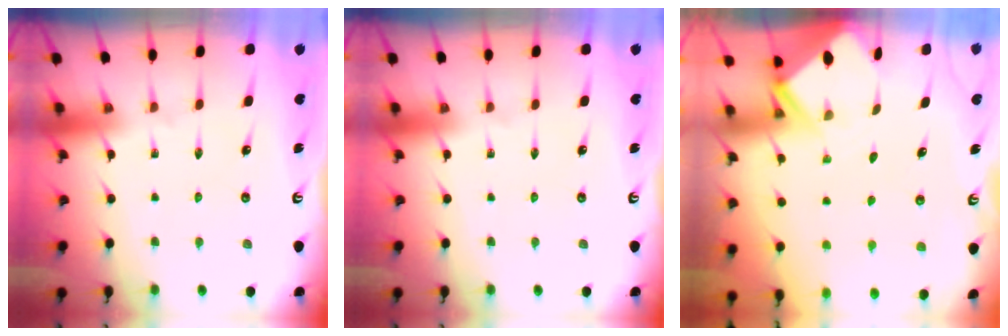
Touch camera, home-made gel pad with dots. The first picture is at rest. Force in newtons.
{"total": 0.0}
{"total": 2.4, "press": 2.4, "slide": 0.1}